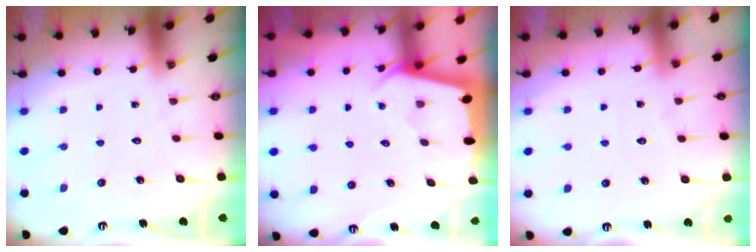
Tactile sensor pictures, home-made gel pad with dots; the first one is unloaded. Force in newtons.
{"total": 2.2, "press": 2.2, "slide": 0.3}
{"total": 3.2, "press": 3.2, "slide": 0.6}